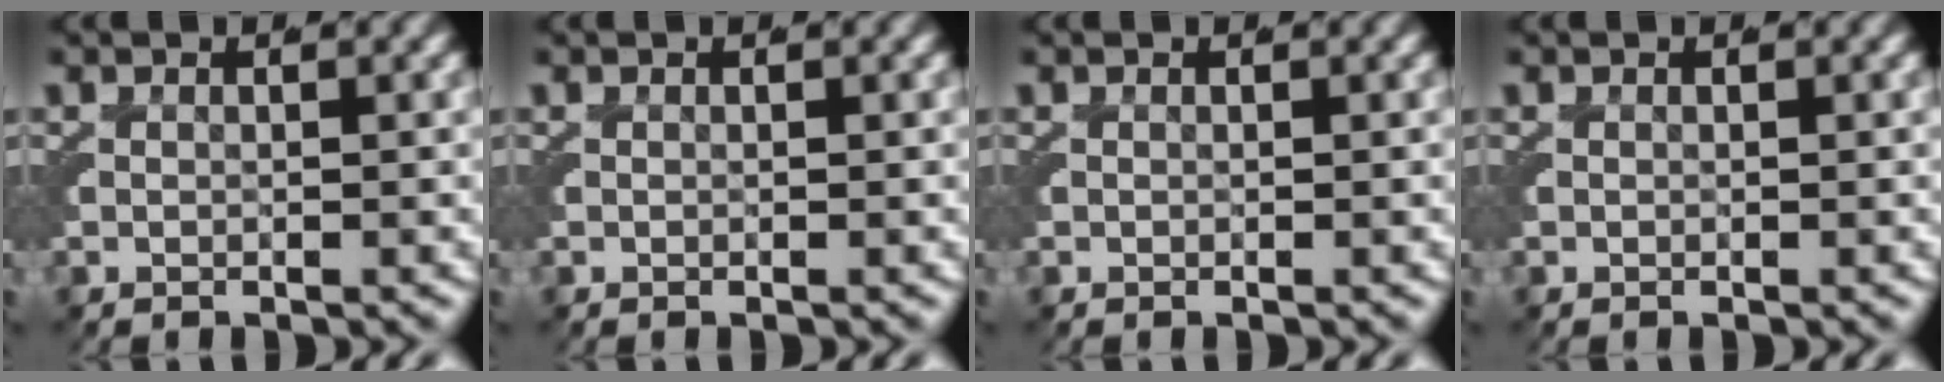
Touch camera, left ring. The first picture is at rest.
{"total": 0.0}
{"total": 0.0}
{"total": 0.0}